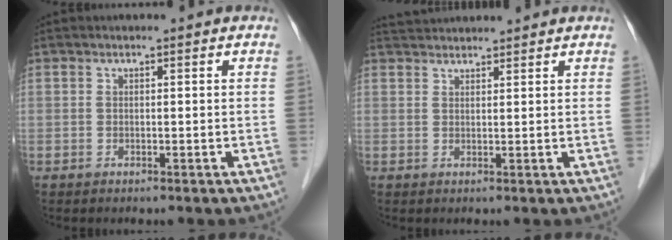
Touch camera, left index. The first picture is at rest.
{"total": 4.5, "force": [4.4, 0.4, 0.7], "torque": [-0.016, 0.038, 0.075]}